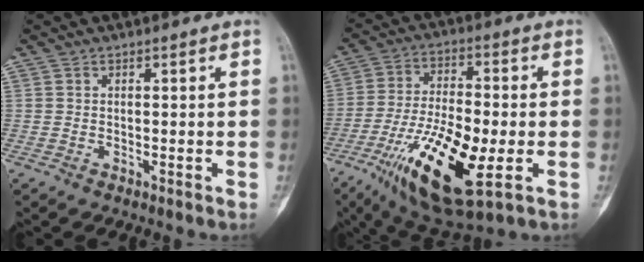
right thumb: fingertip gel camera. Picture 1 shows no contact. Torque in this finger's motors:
{"motor_torque": [0.83, 1.06, 1.97, -0.81, 0.22]}